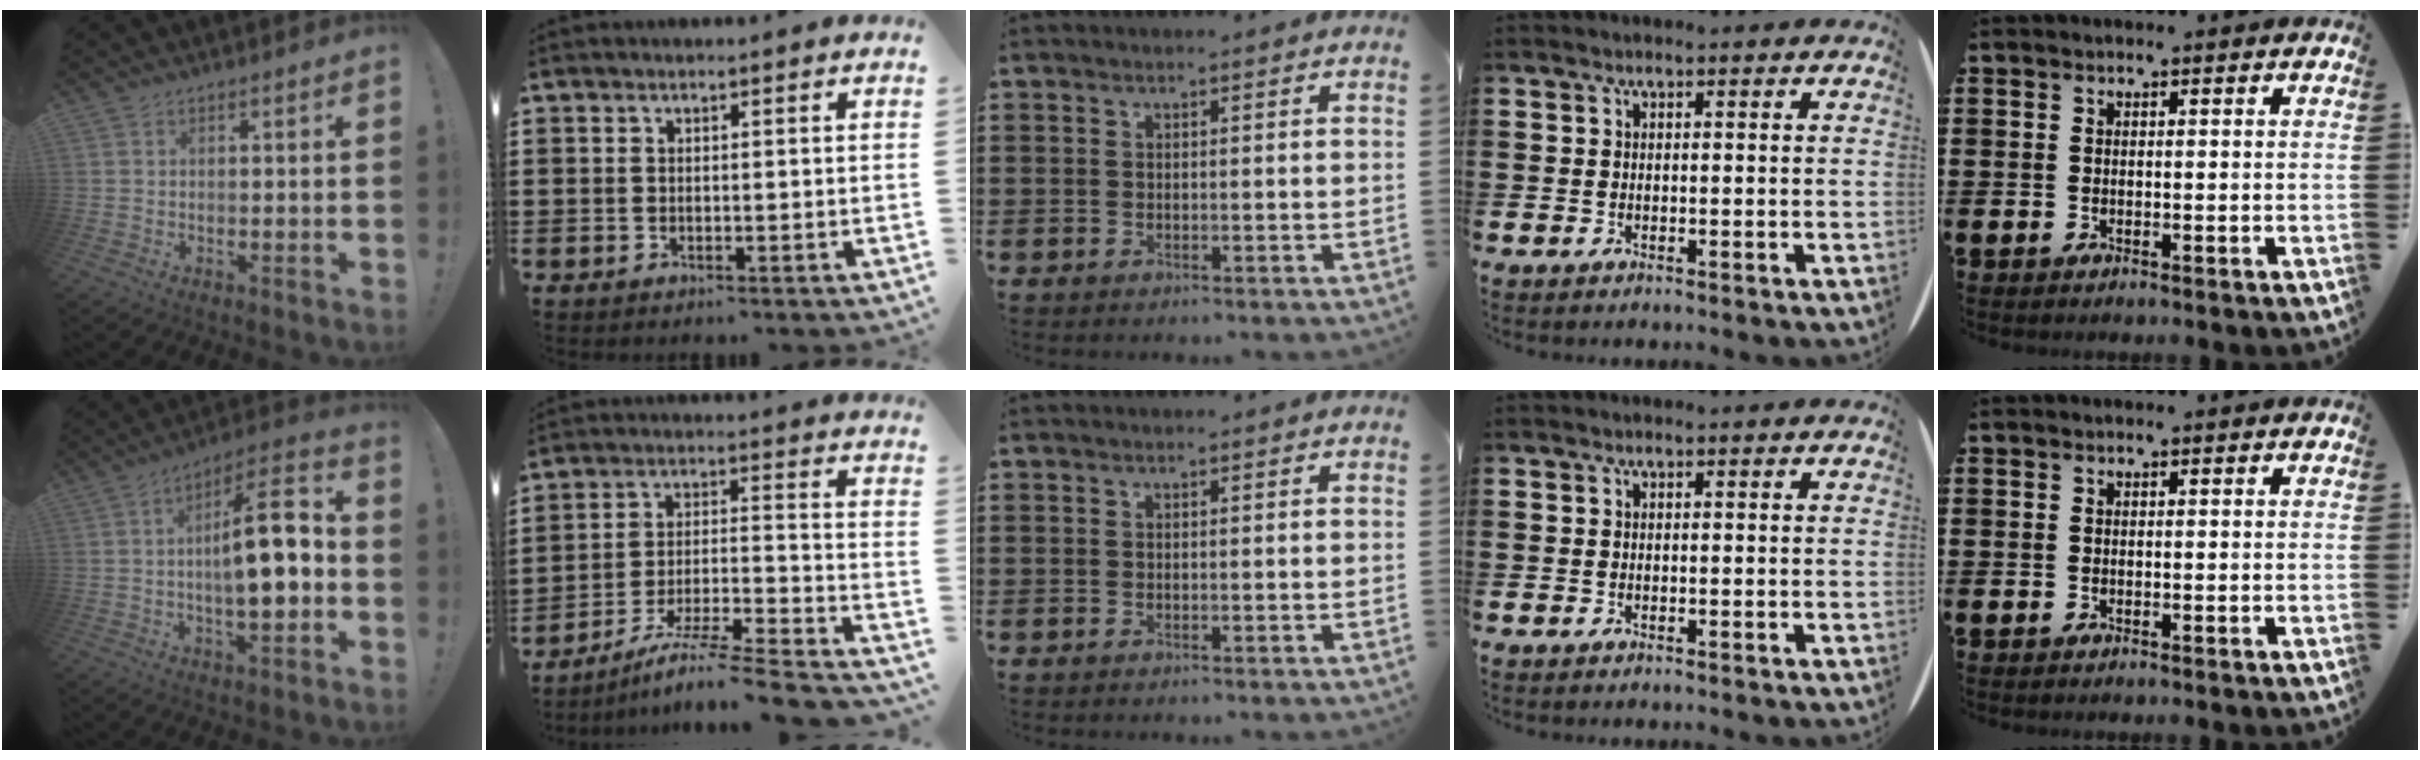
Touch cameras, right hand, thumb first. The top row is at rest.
{"thumb": {"total": 15.0, "force": [-1.0, 4.5, 14.3], "torque": [-0.217, 0.000, -0.025]}, "index": {"total": 8.8, "force": [-7.5, -0.1, 4.7], "torque": [-0.078, -0.004, -0.151]}}